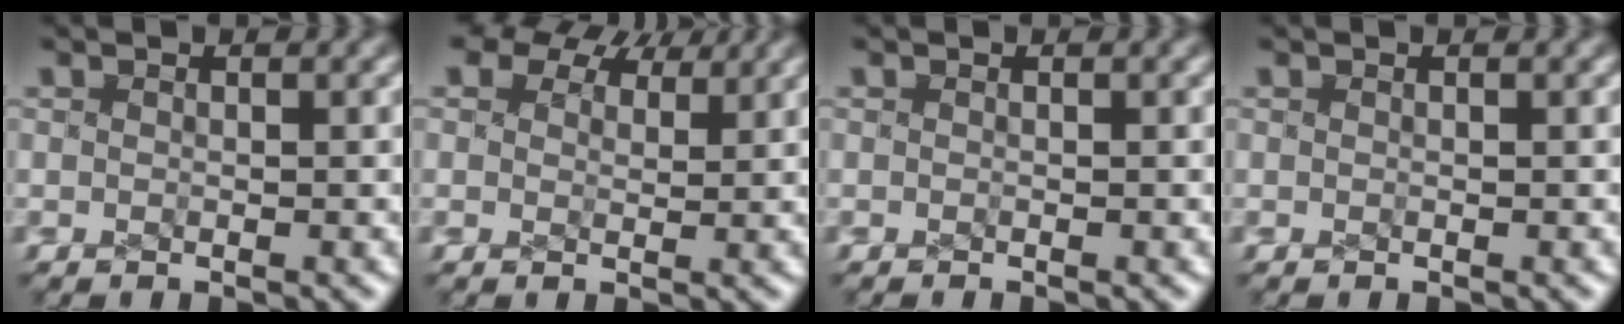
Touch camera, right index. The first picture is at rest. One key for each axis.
{"total": 6.8, "fx": 3.5, "fy": 5.0, "fz": 3.2, "tx": -0.070, "ty": 0.007, "tz": 0.042}
{"total": 0.0}
{"total": 0.0}